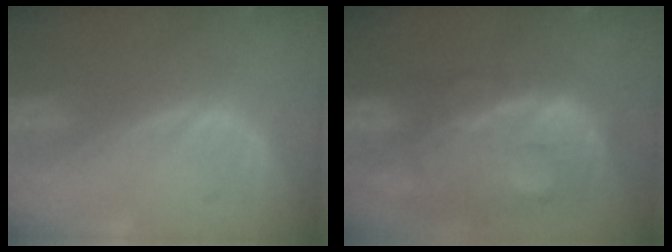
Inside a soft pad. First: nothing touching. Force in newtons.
{"total": 13.6, "press": 11.1, "slide": 7.8}